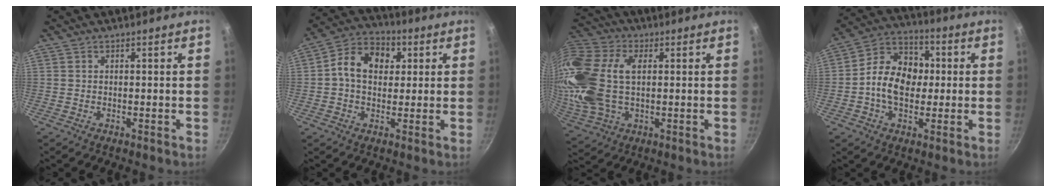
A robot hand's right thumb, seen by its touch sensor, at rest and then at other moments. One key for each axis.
{"total": 10.6, "fx": 1.8, "fy": 8.0, "fz": 6.7, "tx": -0.085, "ty": 0.019, "tz": 0.010}
{"total": 22.3, "fx": 2.6, "fy": 14.0, "fz": 17.2, "tx": -0.386, "ty": 0.018, "tz": 0.048}
{"total": 13.1, "fx": -0.3, "fy": 9.7, "fz": 8.8, "tx": -0.113, "ty": 0.027, "tz": -0.024}